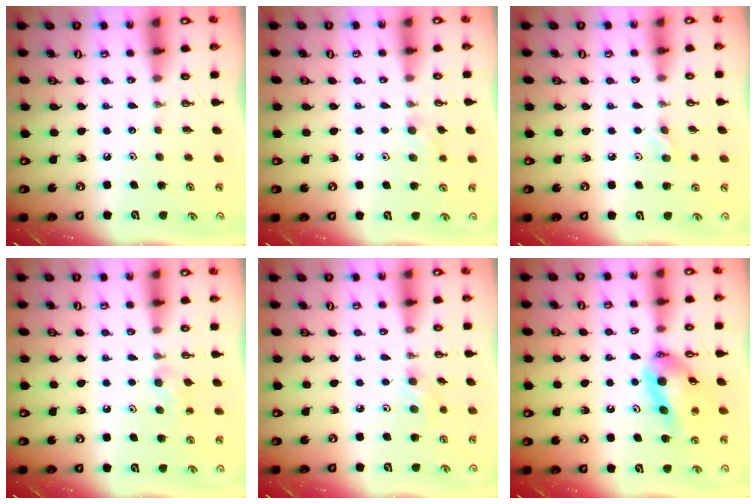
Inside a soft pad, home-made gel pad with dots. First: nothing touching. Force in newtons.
{"total": 7.8, "press": 7.0, "slide": 3.5}
{"total": 3.8, "press": 3.7, "slide": 1.0}
{"total": 8.9, "press": 4.7, "slide": 7.6}
{"total": 9.0, "press": 5.2, "slide": 7.4}
{"total": 12.2, "press": 12.1, "slide": 1.8}